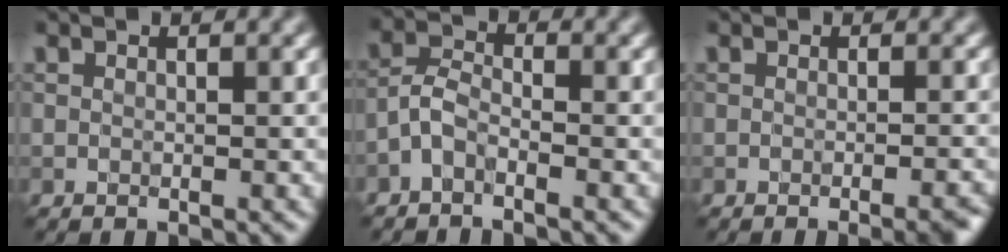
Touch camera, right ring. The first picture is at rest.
{"total": 2.0, "force": [-1.4, 0.7, 1.2], "torque": [-0.026, 0.010, -0.038]}
{"total": 3.6, "force": [-1.6, 1.3, 3.0], "torque": [-0.008, 0.010, -0.014]}